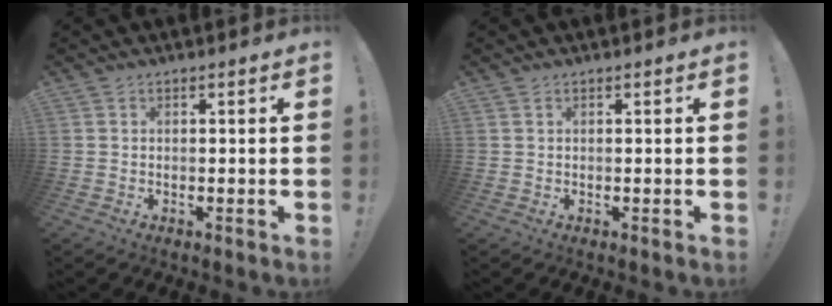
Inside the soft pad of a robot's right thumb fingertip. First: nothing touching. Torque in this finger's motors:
{"motor_torque": [0.21, -0.40, -0.04, 0.17, -0.03]}